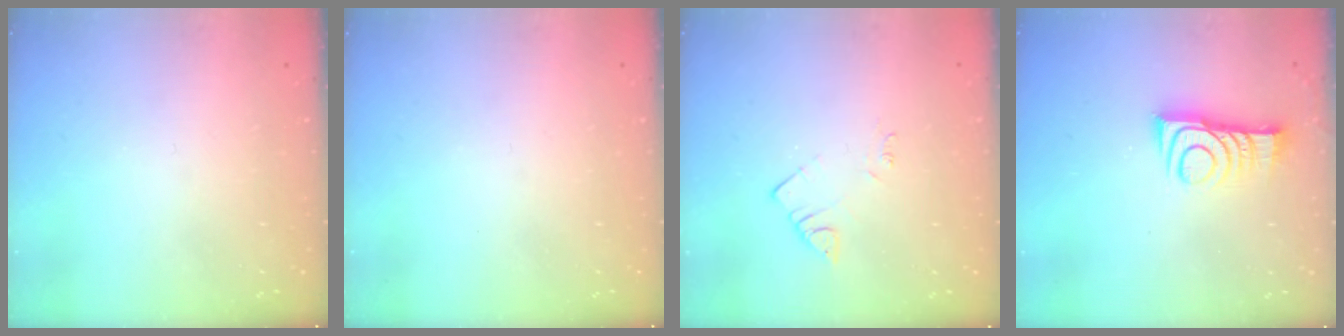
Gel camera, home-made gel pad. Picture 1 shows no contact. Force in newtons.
{"total": 0.0}
{"total": 2.6, "press": 2.6, "slide": 0.3}
{"total": 10.3, "press": 10.3, "slide": 0.5}